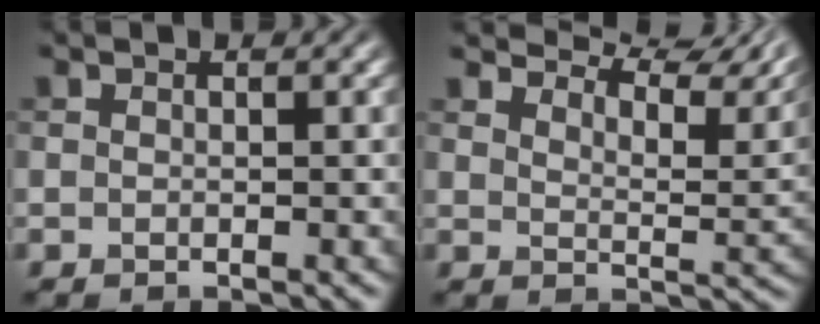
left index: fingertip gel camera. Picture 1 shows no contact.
{"total": 10.2, "force": [8.9, 2.2, 4.4], "torque": [-0.064, 0.012, 0.115]}